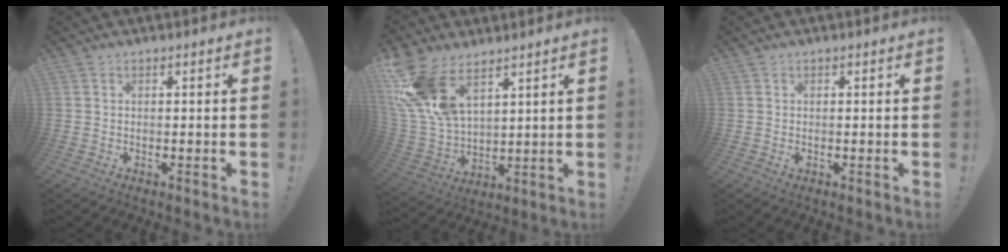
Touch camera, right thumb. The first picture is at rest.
{"total": 16.4, "force": [9.7, 8.9, 9.9], "torque": [-0.215, -0.053, 0.184]}
{"total": 0.0}